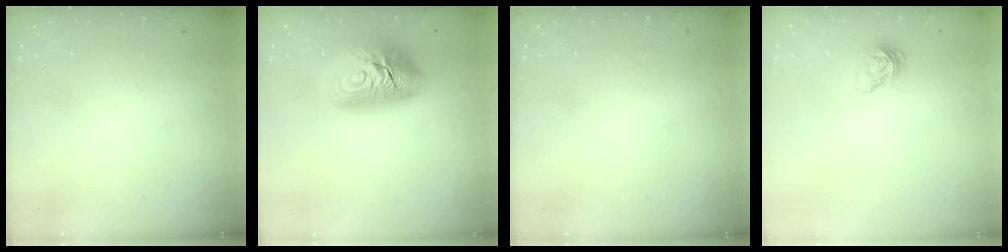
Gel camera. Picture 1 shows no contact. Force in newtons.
{"total": 17.3, "press": 17.2, "slide": 1.5}
{"total": 0.0}
{"total": 7.4, "press": 7.4, "slide": 0.1}